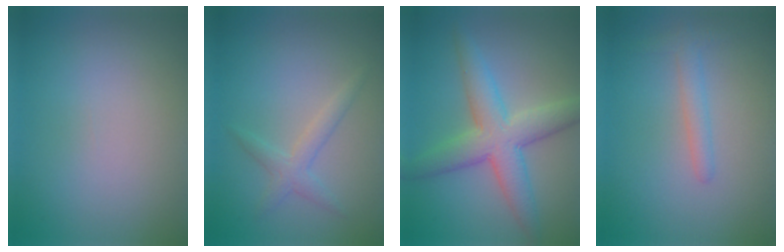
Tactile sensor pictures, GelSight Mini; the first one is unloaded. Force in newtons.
{"total": 1.8, "press": 1.8, "slide": 0.1}
{"total": 5.9, "press": 5.9, "slide": 0.0}
{"total": 1.7, "press": 1.7, "slide": 0.1}